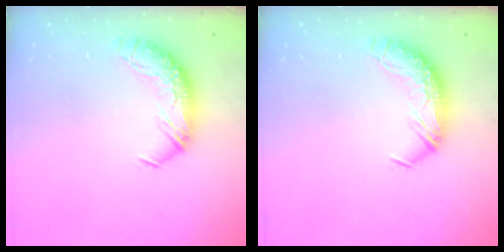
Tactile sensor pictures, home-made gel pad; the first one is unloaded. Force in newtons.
{"total": 0.0}